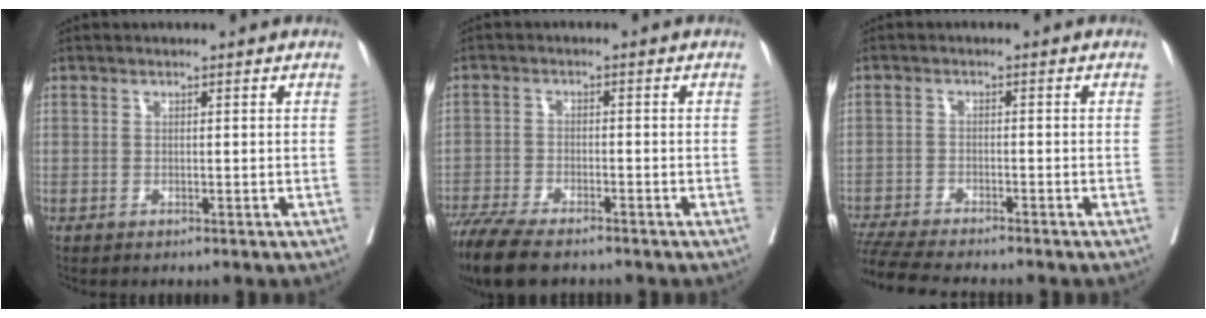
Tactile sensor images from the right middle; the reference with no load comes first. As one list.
[{"total": 10.2, "force": [-8.3, 2.4, 5.6], "torque": [-0.098, -0.022, -0.138]}, {"total": 9.8, "force": [-8.8, 0.5, 4.2], "torque": [-0.070, -0.020, -0.143]}]